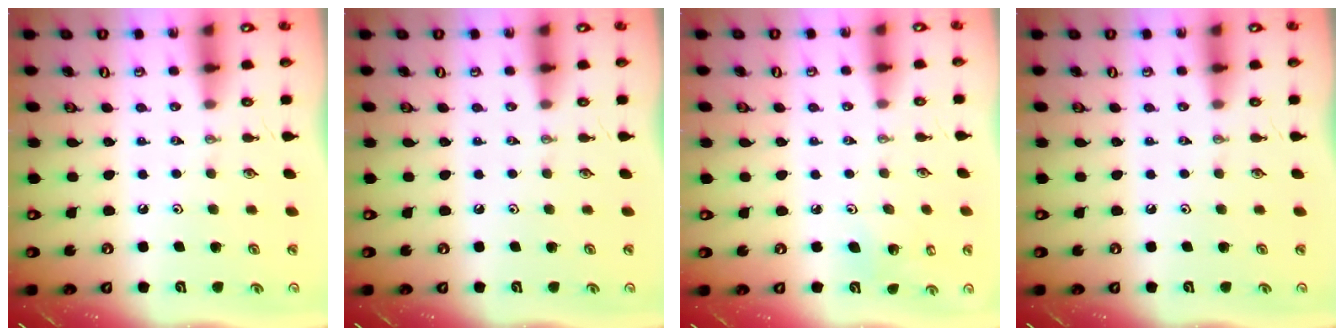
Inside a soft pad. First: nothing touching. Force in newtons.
{"total": 0.0}
{"total": 4.7, "press": 4.6, "slide": 1.2}
{"total": 0.0}